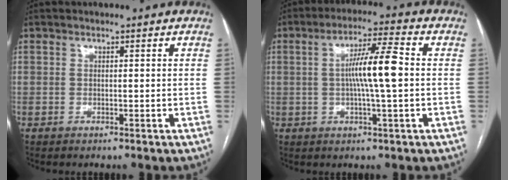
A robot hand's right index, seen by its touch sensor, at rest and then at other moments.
{"total": 8.7, "force": [0.2, 0.2, 8.7], "torque": [-0.156, 0.009, -0.002]}